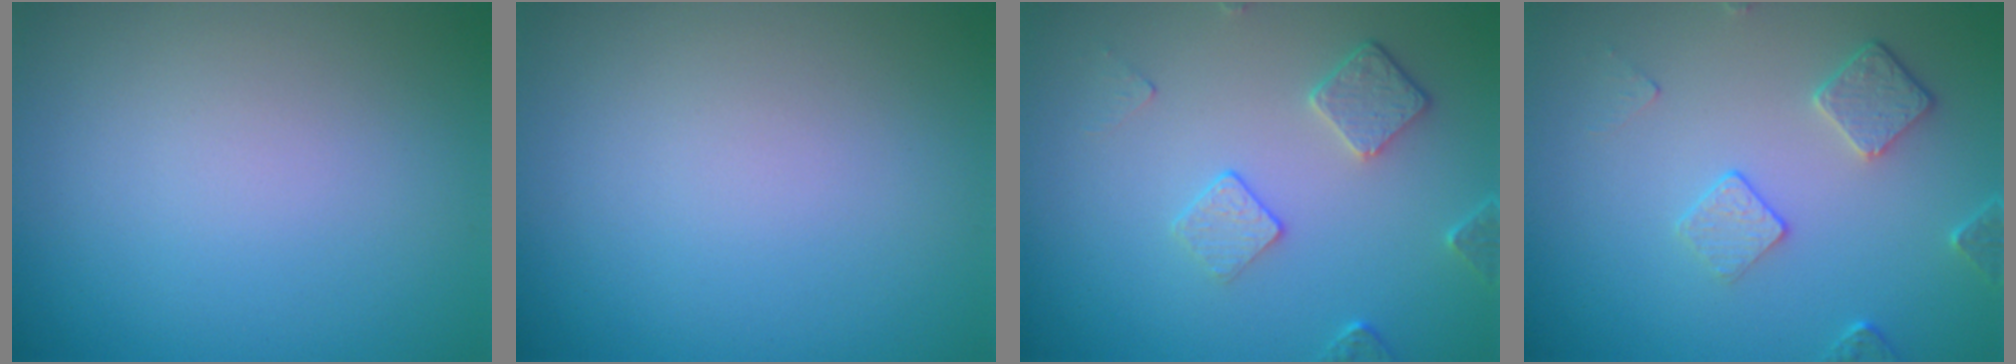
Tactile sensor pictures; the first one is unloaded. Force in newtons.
{"total": 0.0}
{"total": 2.7, "press": 2.0, "slide": 1.7}
{"total": 2.7, "press": 2.0, "slide": 1.7}